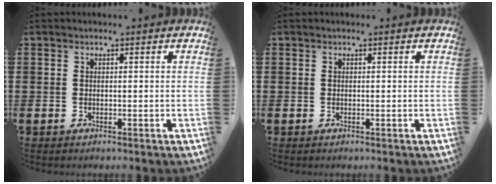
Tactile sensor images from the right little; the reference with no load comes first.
{"total": 0.0}